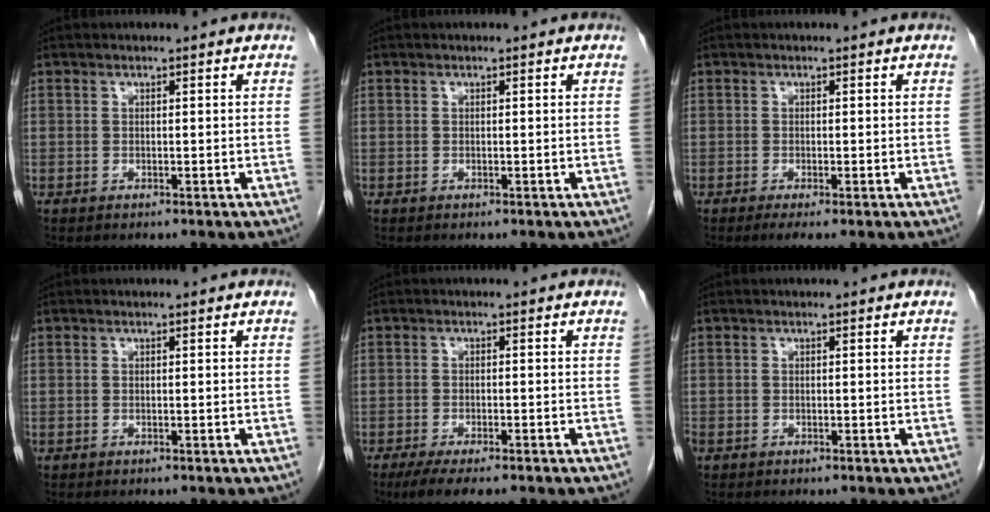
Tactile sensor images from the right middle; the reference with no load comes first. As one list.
[{"total": 0.0}, {"total": 1.9, "force": [-1.1, 0.1, 1.5], "torque": [-0.027, -0.006, -0.018]}, {"total": 0.0}, {"total": 6.3, "force": [-4.5, 1.5, 4.1], "torque": [-0.064, -0.013, -0.067]}, {"total": 0.9, "force": [-0.5, 0.7, 0.3], "torque": [-0.009, 0.001, -0.009]}]